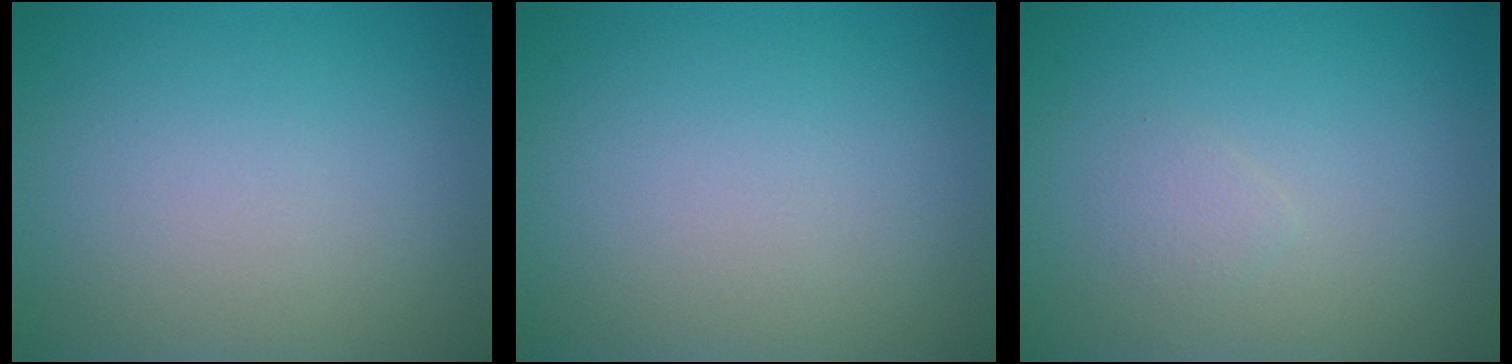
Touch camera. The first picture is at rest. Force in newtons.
{"total": 0.0}
{"total": 0.8, "press": 0.8, "slide": 0.0}